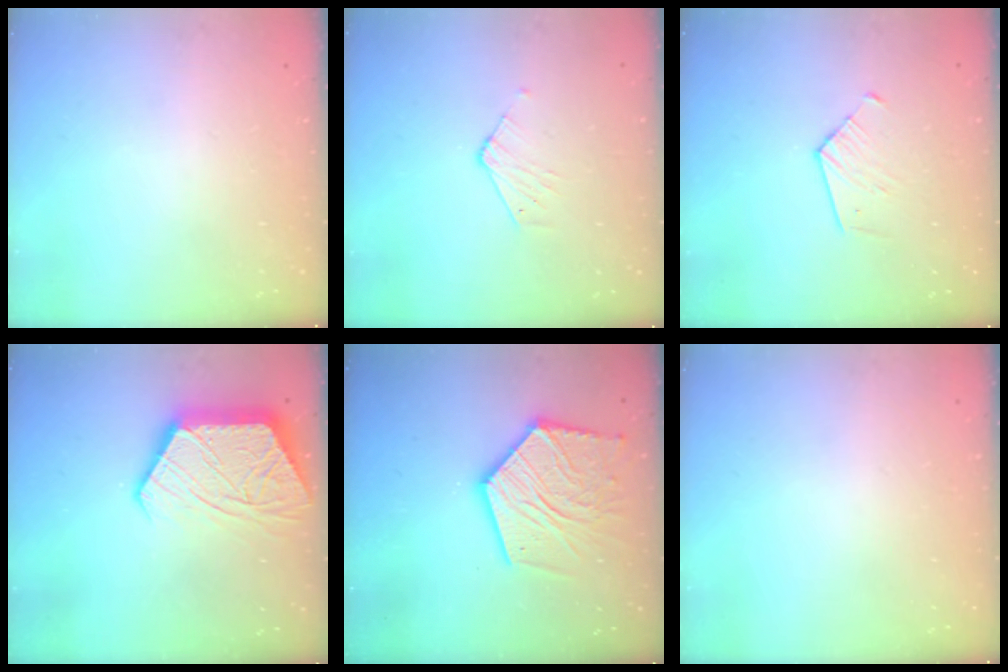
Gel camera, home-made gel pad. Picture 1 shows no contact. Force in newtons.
{"total": 3.8, "press": 3.8, "slide": 0.3}
{"total": 5.6, "press": 5.5, "slide": 0.6}
{"total": 14.6, "press": 14.5, "slide": 1.2}
{"total": 18.9, "press": 18.8, "slide": 1.9}
{"total": 0.0}